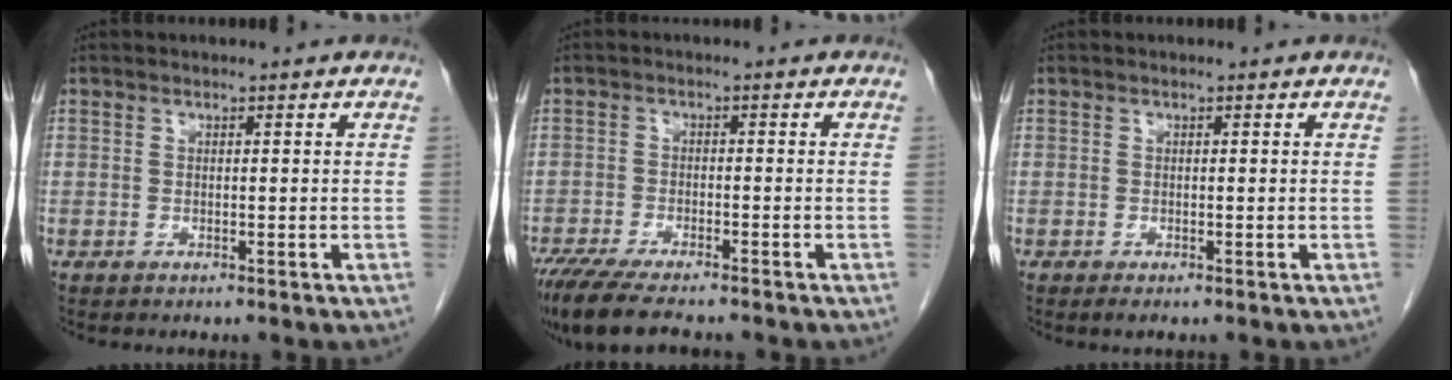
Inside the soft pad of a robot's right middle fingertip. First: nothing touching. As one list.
[{"total": 10.8, "force": [-9.0, 1.9, 5.6], "torque": [-0.090, -0.021, -0.145]}, {"total": 0.8, "force": [-0.6, 0.2, 0.6], "torque": [-0.009, -0.002, -0.007]}]